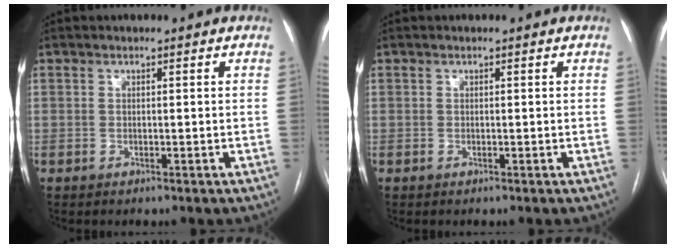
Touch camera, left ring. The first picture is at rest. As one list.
[{"total": 0.0}]